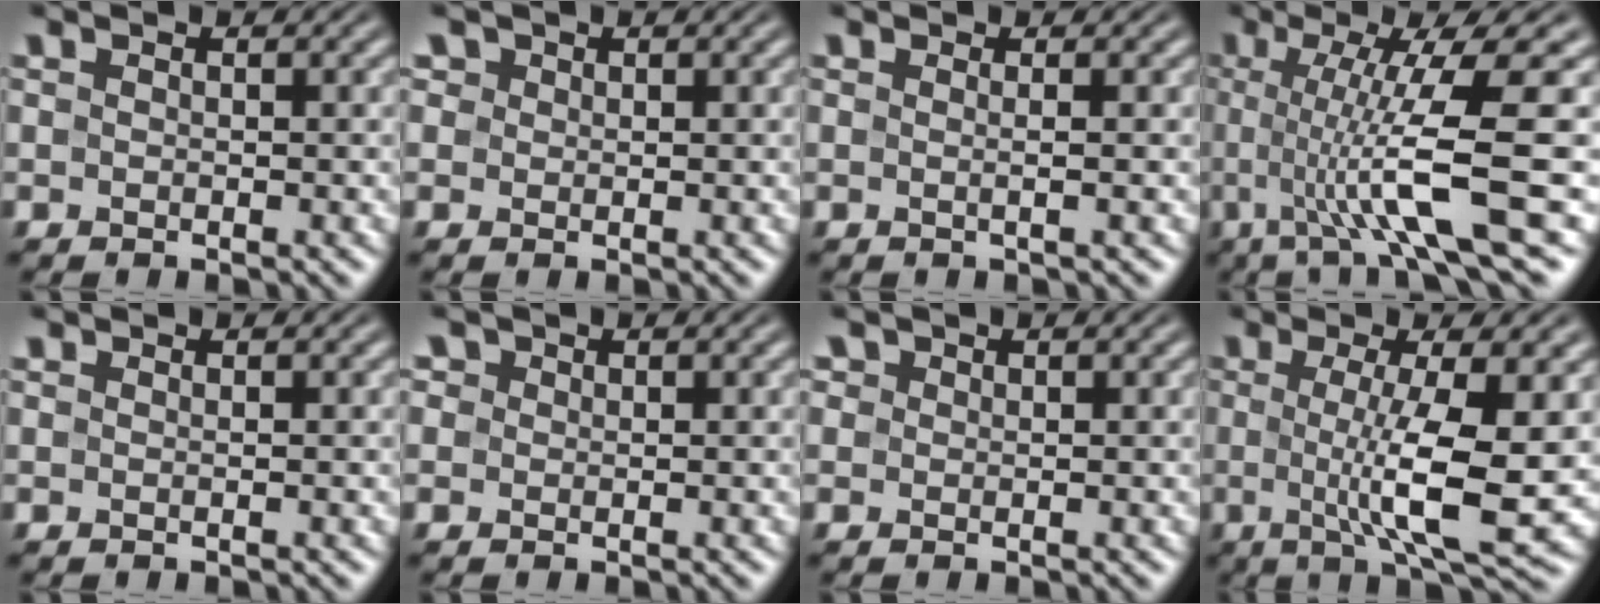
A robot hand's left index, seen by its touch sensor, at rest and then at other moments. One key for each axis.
{"total": 1.6, "fx": 0.9, "fy": 1.3, "fz": 0.4, "tx": -0.007, "ty": -0.003, "tz": 0.009}
{"total": 1.6, "fx": 0.1, "fy": 0.5, "fz": 1.5, "tx": -0.019, "ty": 0.002, "tz": -0.013}
{"total": 9.6, "fx": -0.9, "fy": 1.5, "fz": 9.4, "tx": -0.136, "ty": -0.005, "tz": -0.015}
{"total": 0.0}
{"total": 1.6, "fx": 0.8, "fy": 1.3, "fz": 0.5, "tx": -0.006, "ty": 0.005, "tz": -0.003}
{"total": 1.2, "fx": 0.7, "fy": 1.0, "fz": 0.3, "tx": -0.004, "ty": 0.000, "tz": 0.002}
{"total": 7.7, "fx": -0.3, "fy": 1.5, "fz": 7.5, "tx": -0.124, "ty": -0.011, "tz": -0.001}